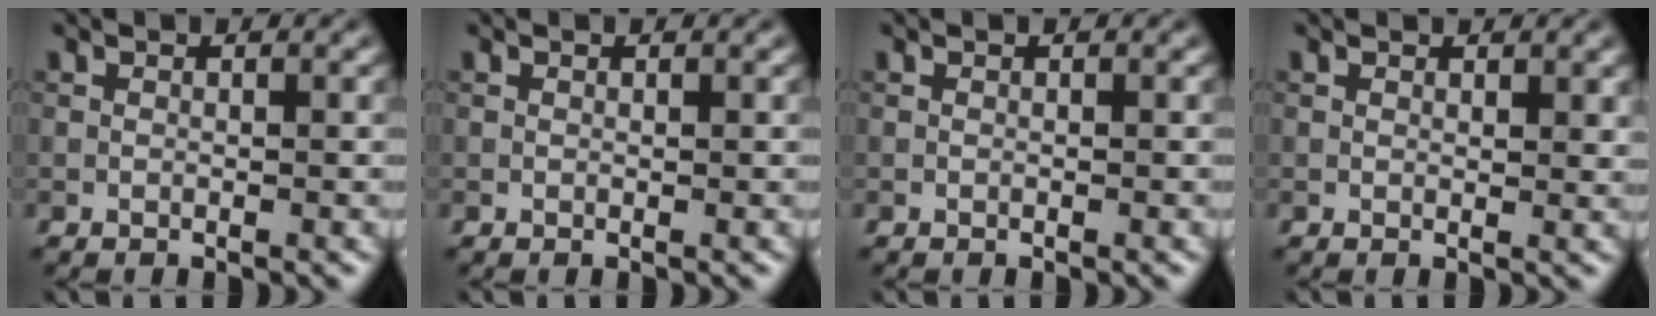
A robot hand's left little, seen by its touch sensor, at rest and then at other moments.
{"total": 0.0}
{"total": 0.0}
{"total": 1.1, "force": [0.6, 0.6, 0.6], "torque": [-0.005, 0.001, 0.013]}